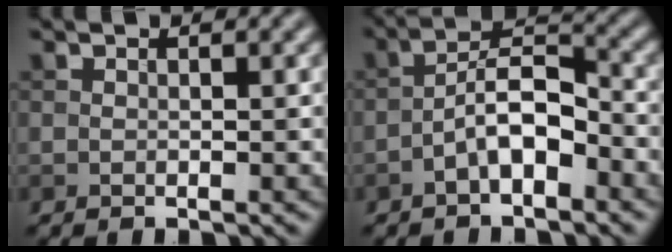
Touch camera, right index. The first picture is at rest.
{"total": 4.8, "force": [-2.3, 1.8, 3.8], "torque": [-0.065, 0.019, -0.046]}